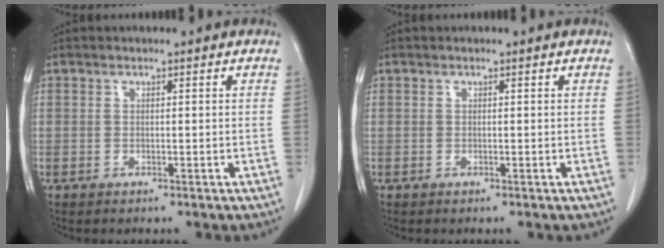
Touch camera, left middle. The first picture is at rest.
{"total": 0.0}